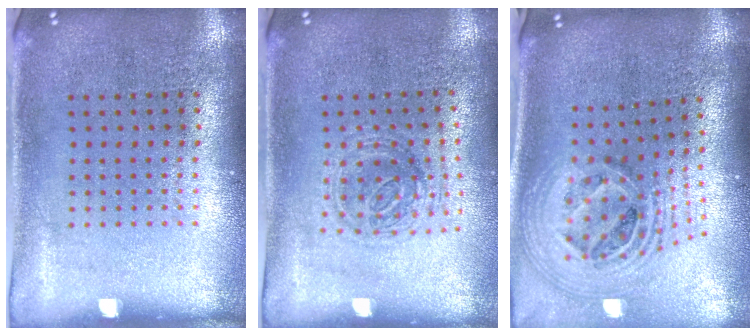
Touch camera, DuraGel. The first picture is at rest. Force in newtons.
{"total": 1.2, "press": 1.1, "slide": 0.4}
{"total": 2.7, "press": 1.9, "slide": 1.9}